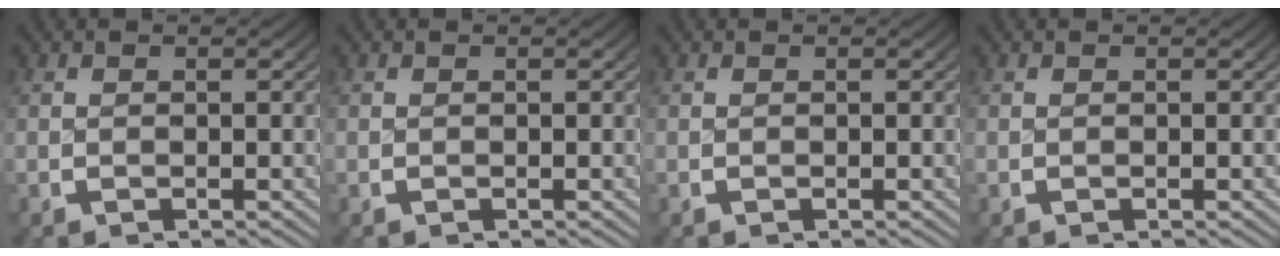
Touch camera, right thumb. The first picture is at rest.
{"total": 0.0}
{"total": 0.0}
{"total": 0.0}